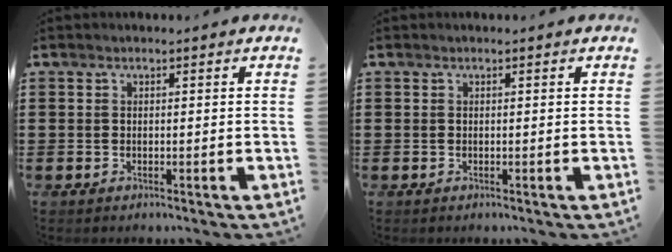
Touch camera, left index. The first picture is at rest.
{"total": 0.0}